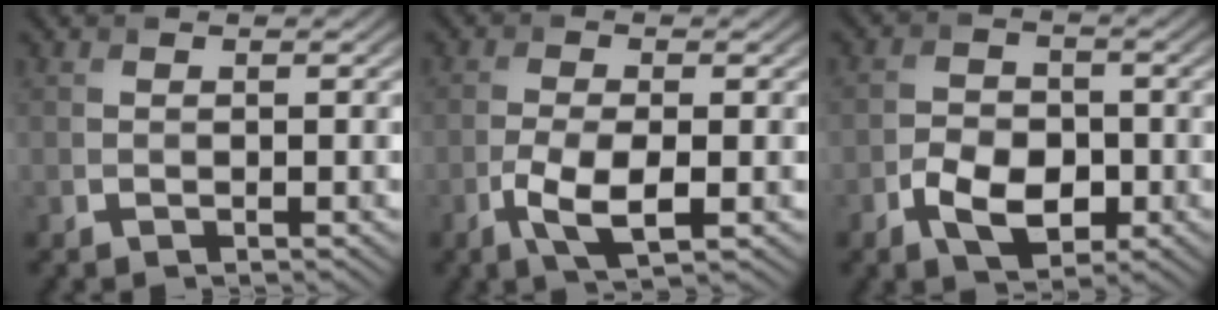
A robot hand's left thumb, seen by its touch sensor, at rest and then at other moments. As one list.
[{"total": 5.2, "force": [-1.9, 1.9, 4.5], "torque": [-0.099, -0.003, -0.038]}, {"total": 5.4, "force": [-2.3, 3.5, 3.5], "torque": [-0.062, -0.005, -0.045]}]